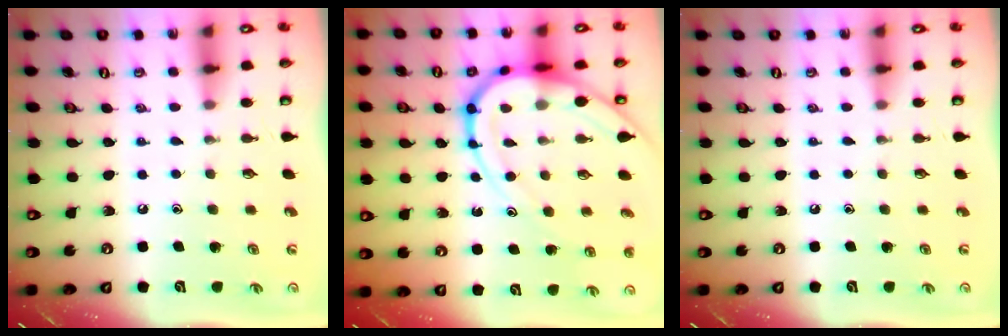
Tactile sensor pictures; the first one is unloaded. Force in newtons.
{"total": 14.1, "press": 14.1, "slide": 1.2}
{"total": 0.0}